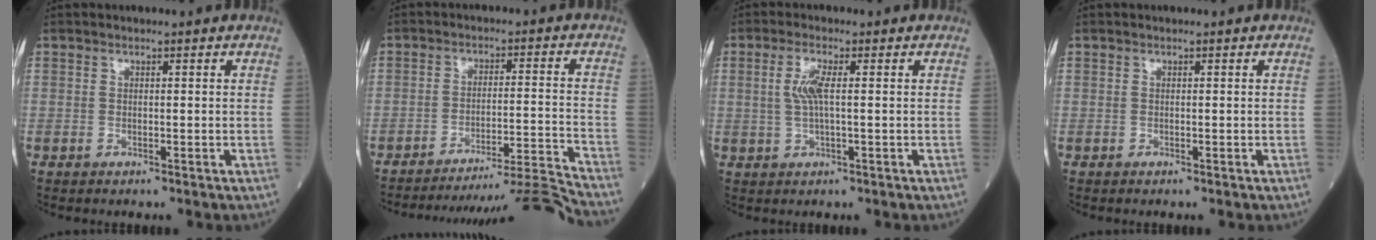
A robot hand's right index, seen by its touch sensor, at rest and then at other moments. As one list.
[{"total": 14.1, "force": [-13.3, -4.3, 1.7], "torque": [-0.001, 0.004, -0.200]}, {"total": 3.7, "force": [0.5, 0.7, 3.6], "torque": [-0.080, 0.004, 0.010]}, {"total": 0.0}]